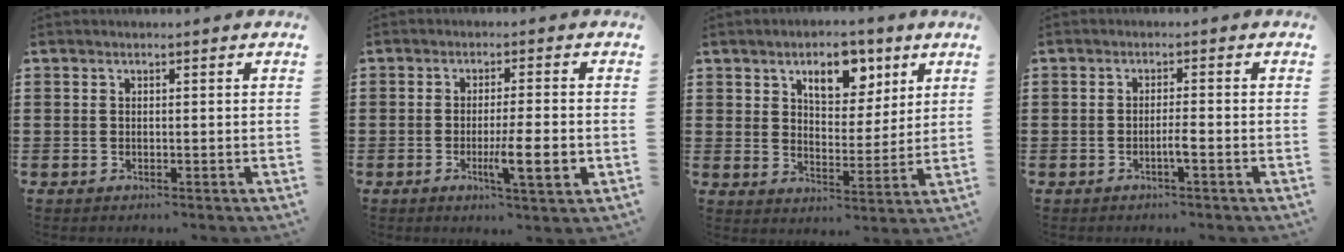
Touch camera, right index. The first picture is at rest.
{"total": 7.3, "force": [-1.9, 1.1, 6.9], "torque": [-0.110, -0.007, -0.029]}
{"total": 7.7, "force": [4.4, 4.3, 4.7], "torque": [-0.079, 0.000, 0.072]}
{"total": 2.0, "force": [-0.9, 0.0, 1.8], "torque": [-0.033, -0.001, -0.018]}